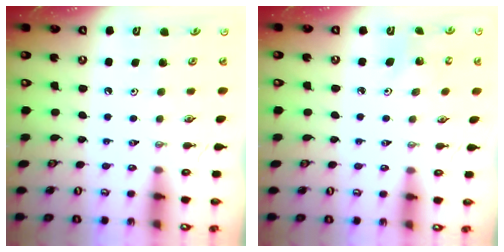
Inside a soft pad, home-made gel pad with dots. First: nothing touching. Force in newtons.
{"total": 1.7, "press": 1.6, "slide": 0.2}